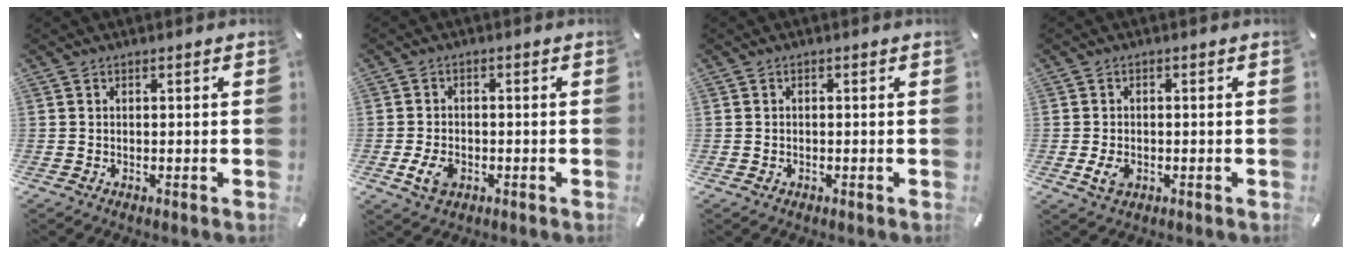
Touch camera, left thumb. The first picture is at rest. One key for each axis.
{"total": 5.1, "fx": -1.7, "fy": 3.7, "fz": 3.1, "tx": -0.078, "ty": 0.001, "tz": -0.034}
{"total": 0.8, "fx": -0.2, "fy": 0.7, "fz": 0.3, "tx": -0.005, "ty": 0.003, "tz": -0.006}
{"total": 3.7, "fx": -1.0, "fy": 2.7, "fz": 2.4, "tx": -0.046, "ty": -0.004, "tz": -0.020}